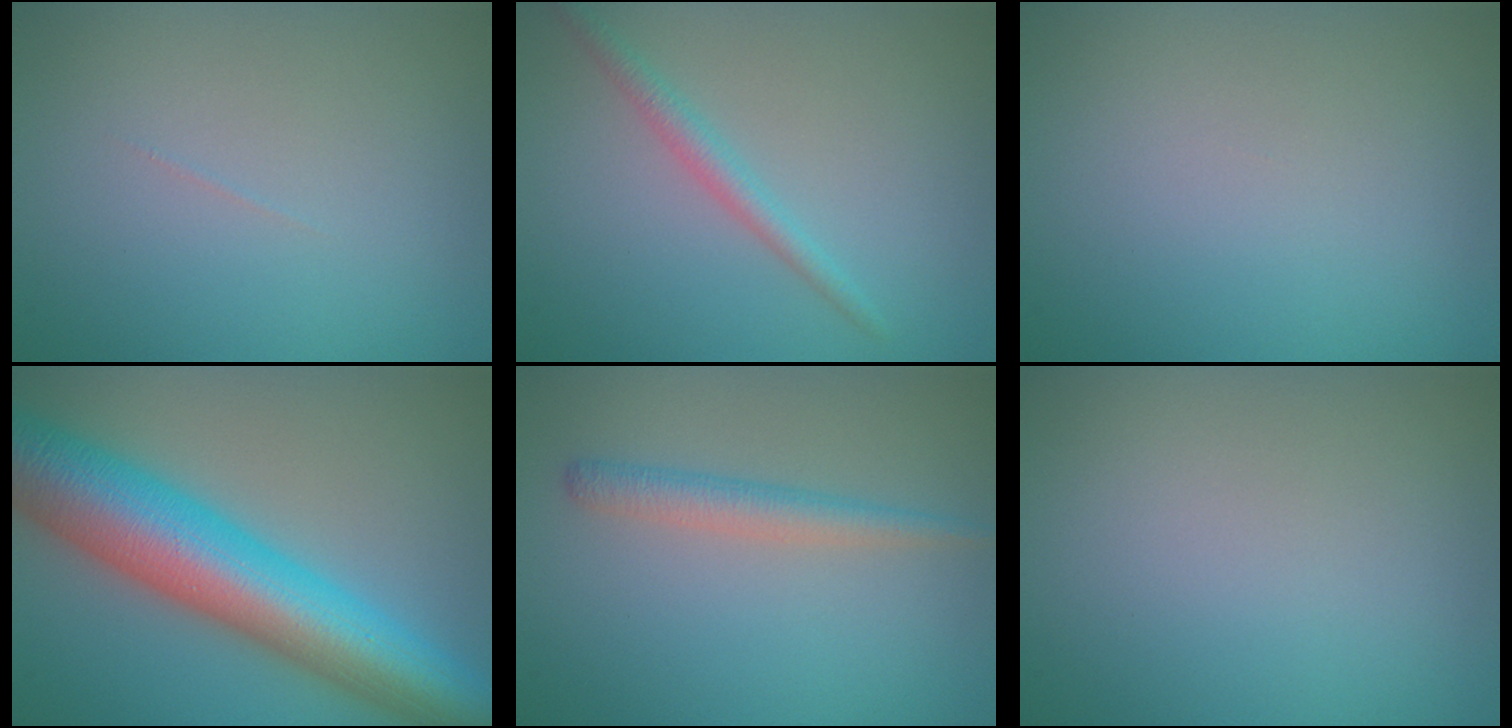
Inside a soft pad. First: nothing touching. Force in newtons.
{"total": 1.9, "press": 1.9, "slide": 0.1}
{"total": 0.0}
{"total": 12.2, "press": 12.2, "slide": 0.2}
{"total": 2.1, "press": 2.1, "slide": 0.1}
{"total": 0.0}